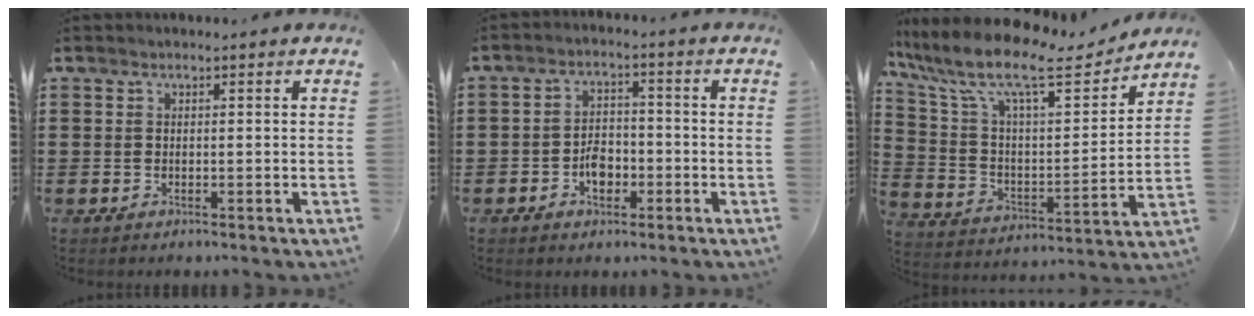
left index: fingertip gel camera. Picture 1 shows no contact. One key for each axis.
{"total": 4.0, "fx": -1.6, "fy": 2.5, "fz": 2.7, "tx": -0.050, "ty": 0.006, "tz": -0.031}
{"total": 12.8, "fx": 9.9, "fy": 2.8, "fz": 7.7, "tx": -0.187, "ty": -0.054, "tz": 0.166}